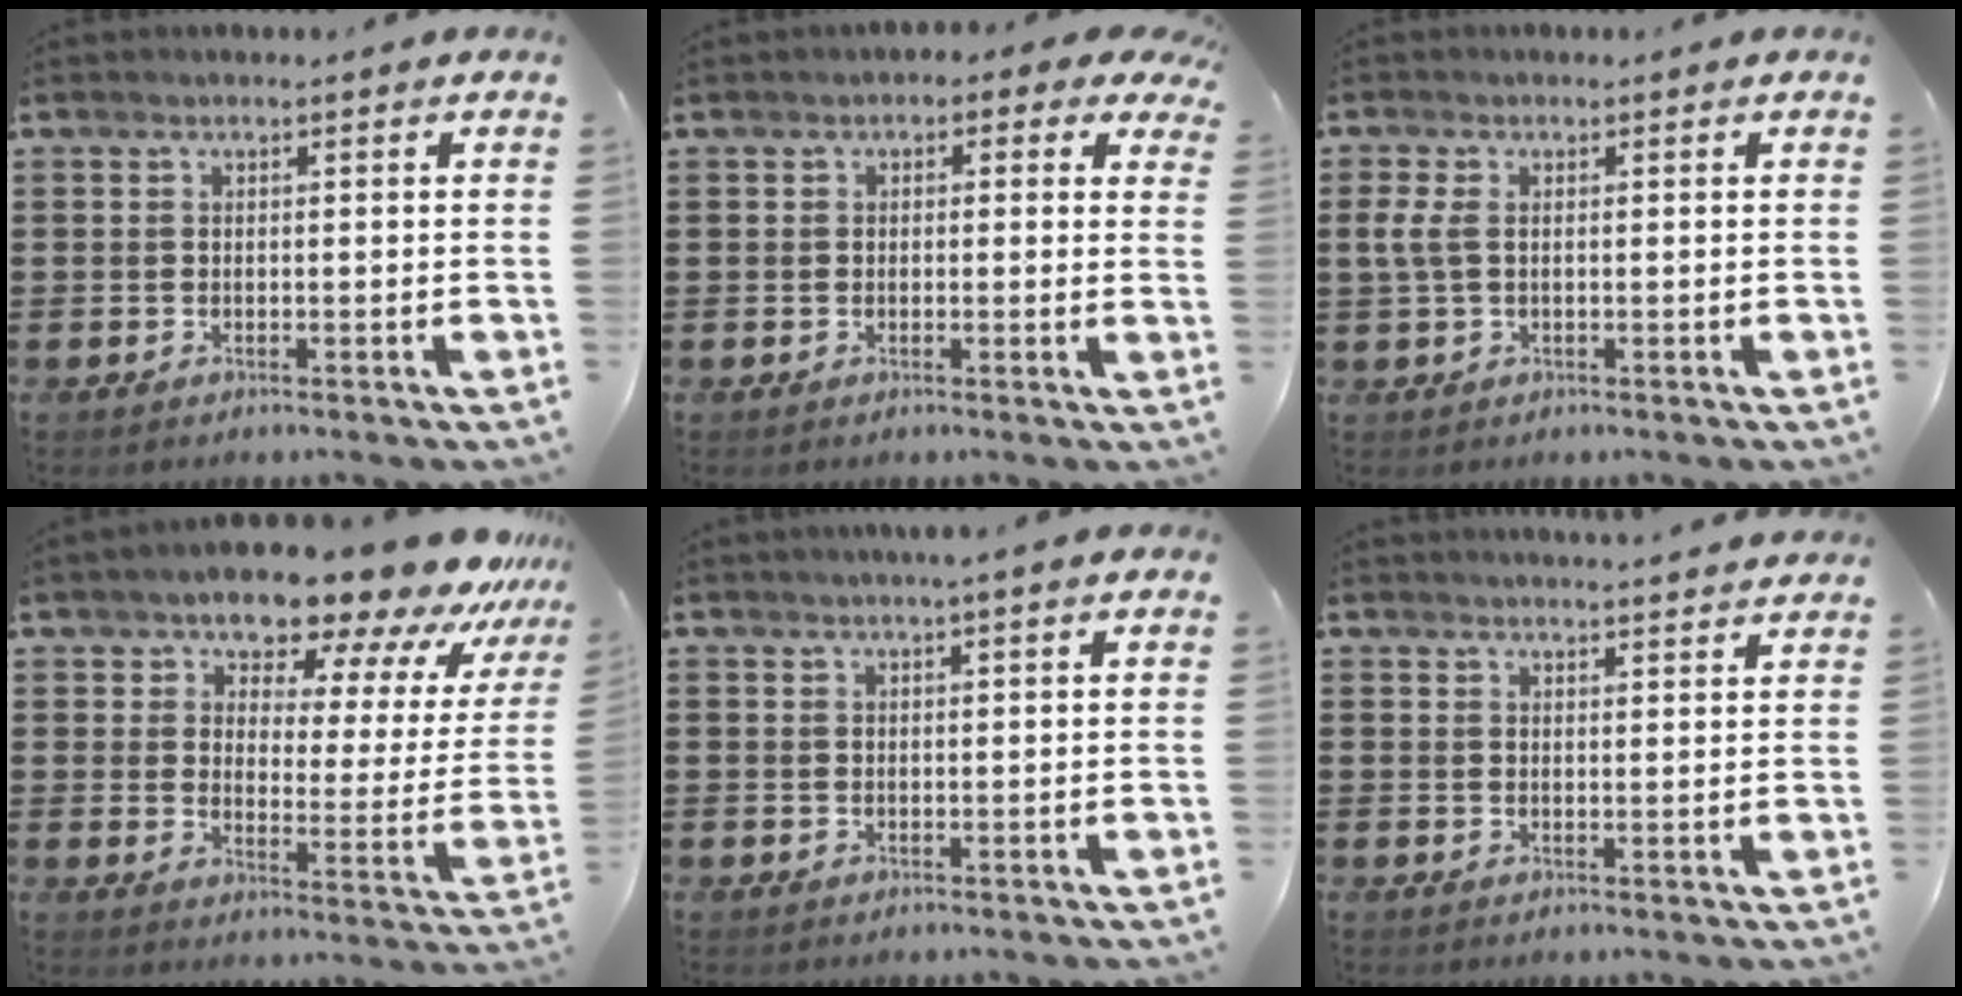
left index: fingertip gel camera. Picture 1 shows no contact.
{"total": 1.5, "force": [0.5, 1.1, 0.9], "torque": [-0.015, 0.005, 0.006]}
{"total": 2.9, "force": [0.2, 1.3, 2.5], "torque": [-0.074, -0.003, -0.003]}
{"total": 11.6, "force": [10.7, 2.6, 3.8], "torque": [-0.081, -0.081, 0.183]}
{"total": 2.0, "force": [1.6, -0.2, 1.2], "torque": [-0.024, 0.000, 0.029]}
{"total": 2.9, "force": [2.8, -0.5, 0.1], "torque": [-0.010, -0.014, 0.052]}